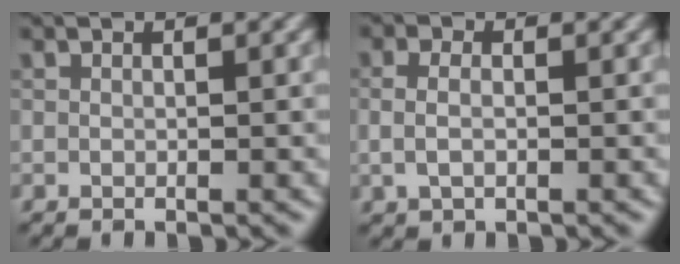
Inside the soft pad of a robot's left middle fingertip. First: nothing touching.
{"total": 1.9, "force": [-0.1, 1.2, 1.4], "torque": [-0.036, 0.000, -0.001]}